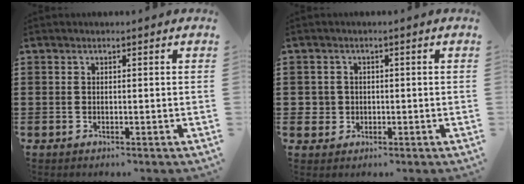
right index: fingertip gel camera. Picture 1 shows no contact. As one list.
[{"total": 2.2, "force": [-0.3, 2.2, 0.3], "torque": [-0.017, 0.005, -0.009]}]